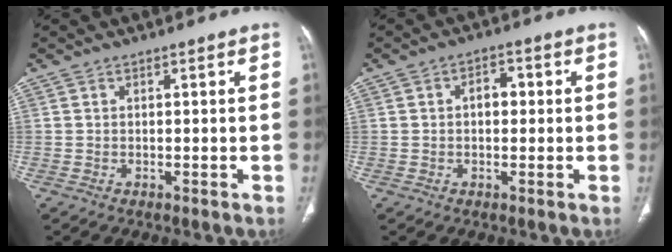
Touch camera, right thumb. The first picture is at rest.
{"total": 3.6, "force": [0.3, 2.4, 2.7], "torque": [-0.032, 0.014, 0.000]}